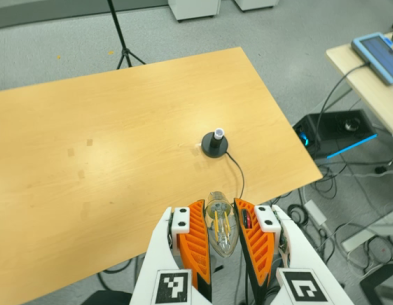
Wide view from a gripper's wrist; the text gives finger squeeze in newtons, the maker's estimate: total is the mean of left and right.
{"total": 18.6, "left": 19.4, "right": 17.8}